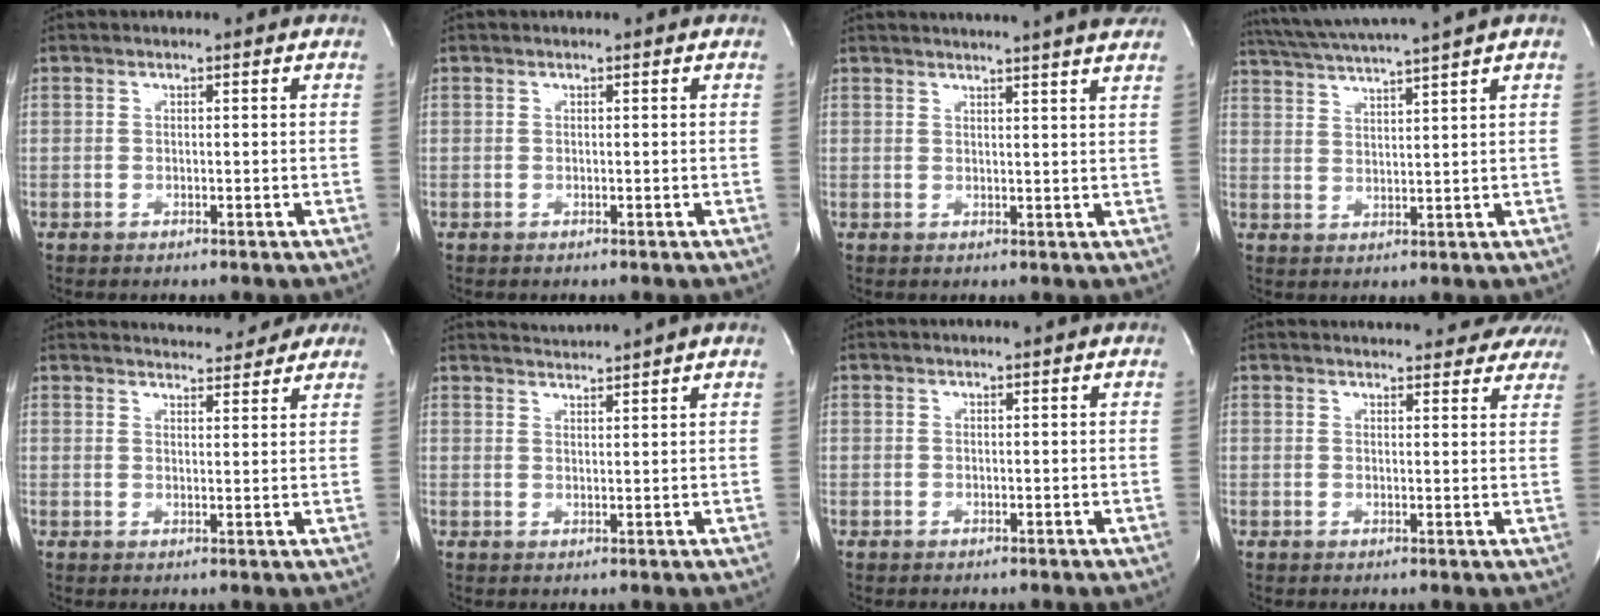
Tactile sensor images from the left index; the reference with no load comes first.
{"total": 0.0}
{"total": 14.1, "force": [12.9, -0.5, 5.7], "torque": [-0.094, -0.009, 0.150]}
{"total": 9.8, "force": [8.3, -2.2, 4.6], "torque": [-0.084, 0.005, 0.135]}
{"total": 11.1, "force": [10.5, 2.1, 2.8], "torque": [-0.034, 0.006, 0.124]}
{"total": 3.6, "force": [3.3, -1.6, 0.3], "torque": [-0.005, -0.005, 0.057]}
{"total": 0.6, "force": [0.4, -0.3, 0.3], "torque": [-0.007, -0.002, 0.013]}
{"total": 20.8, "force": [19.5, 4.8, 5.4], "torque": [-0.081, -0.014, 0.224]}